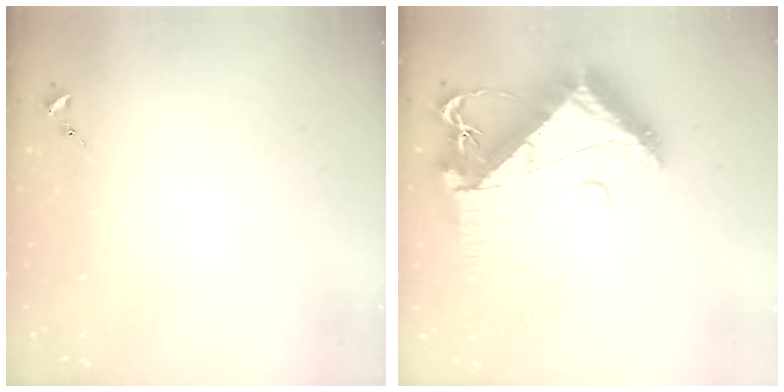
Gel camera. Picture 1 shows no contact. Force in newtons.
{"total": 16.5, "press": 16.4, "slide": 1.8}